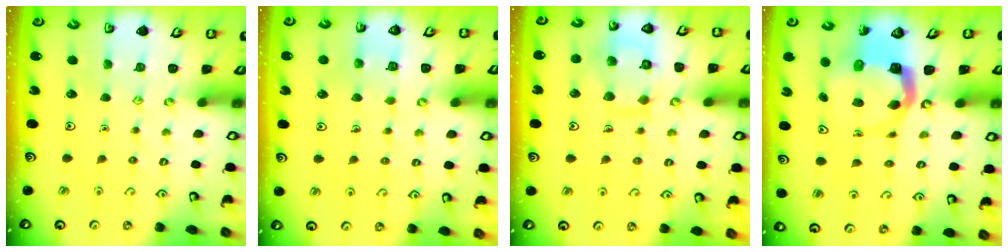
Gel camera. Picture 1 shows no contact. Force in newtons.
{"total": 2.8, "press": 2.8, "slide": 0.3}
{"total": 12.1, "press": 12.0, "slide": 0.9}
{"total": 5.0, "press": 4.9, "slide": 0.8}